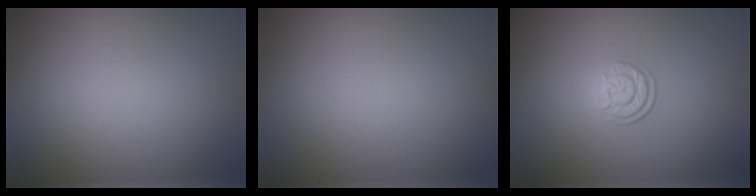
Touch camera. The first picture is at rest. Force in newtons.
{"total": 0.0}
{"total": 2.3, "press": 1.7, "slide": 1.7}